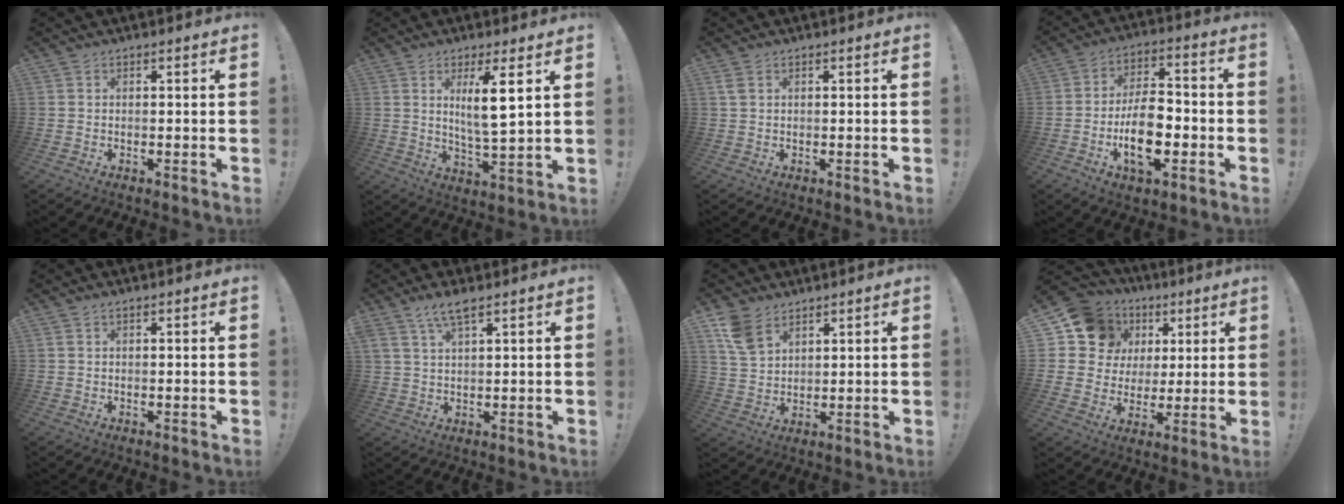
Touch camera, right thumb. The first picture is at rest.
{"total": 9.1, "force": [3.3, 1.1, 8.5], "torque": [-0.144, -0.020, 0.047]}
{"total": 2.0, "force": [1.0, 0.9, 1.5], "torque": [-0.030, 0.002, 0.020]}
{"total": 14.6, "force": [-4.4, 7.5, 11.8], "torque": [-0.220, 0.016, -0.077]}
{"total": 0.7, "force": [0.5, 0.1, 0.5], "torque": [-0.010, 0.001, 0.010]}
{"total": 5.6, "force": [4.0, 1.2, 3.8], "torque": [-0.072, -0.014, 0.073]}
{"total": 8.5, "force": [5.8, 5.0, 3.8], "torque": [-0.065, -0.025, 0.116]}
{"total": 14.0, "force": [6.2, 11.8, 4.5], "torque": [-0.070, -0.030, 0.135]}